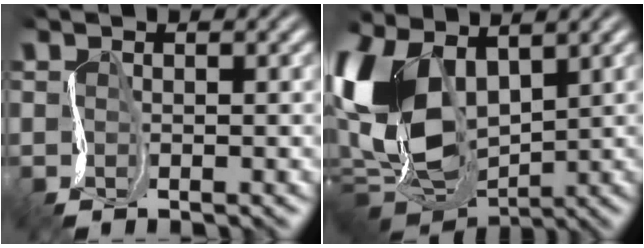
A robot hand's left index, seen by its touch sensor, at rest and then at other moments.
{"total": 12.5, "force": [1.9, 8.2, 9.3], "torque": [-0.244, -0.012, 0.031]}